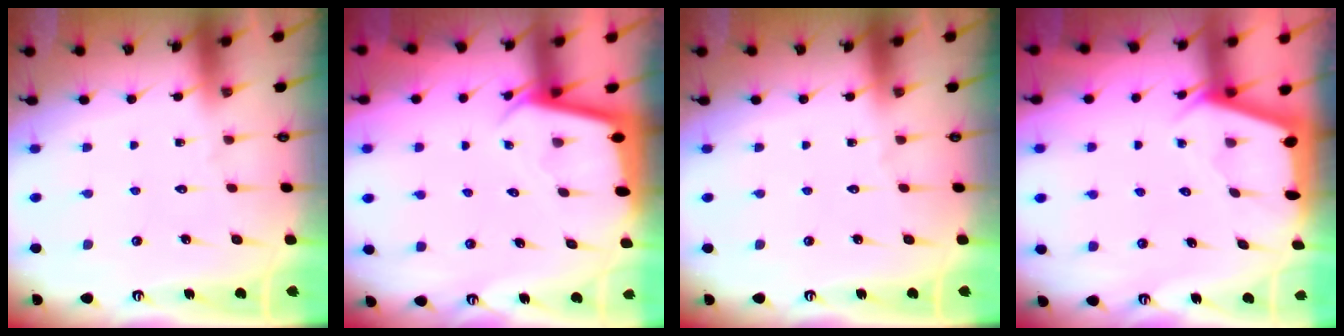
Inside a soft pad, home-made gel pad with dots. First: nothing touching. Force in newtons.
{"total": 2.5, "press": 2.5, "slide": 0.1}
{"total": 0.0}
{"total": 2.2, "press": 2.2, "slide": 0.3}